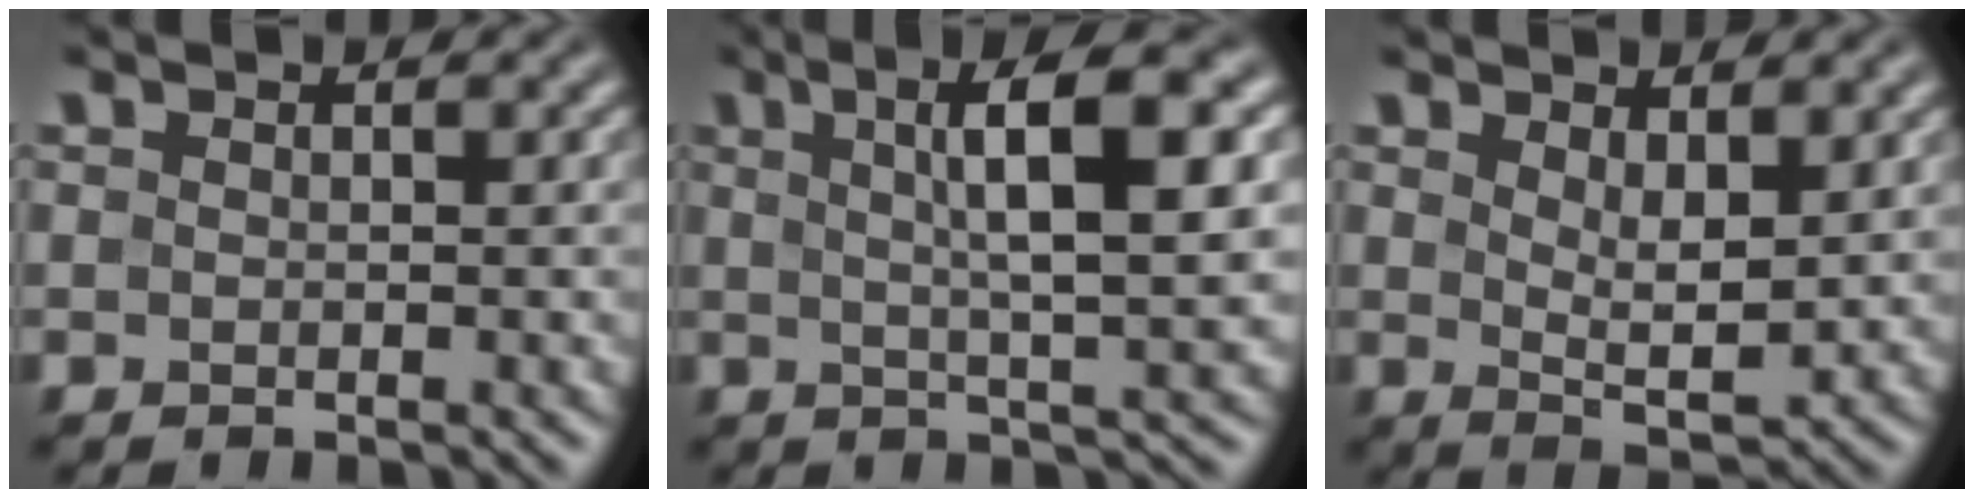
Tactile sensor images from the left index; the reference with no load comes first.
{"total": 8.7, "force": [2.4, 2.0, 8.2], "torque": [-0.112, 0.010, 0.035]}
{"total": 3.8, "force": [1.6, 1.3, 3.2], "torque": [-0.057, -0.011, 0.031]}